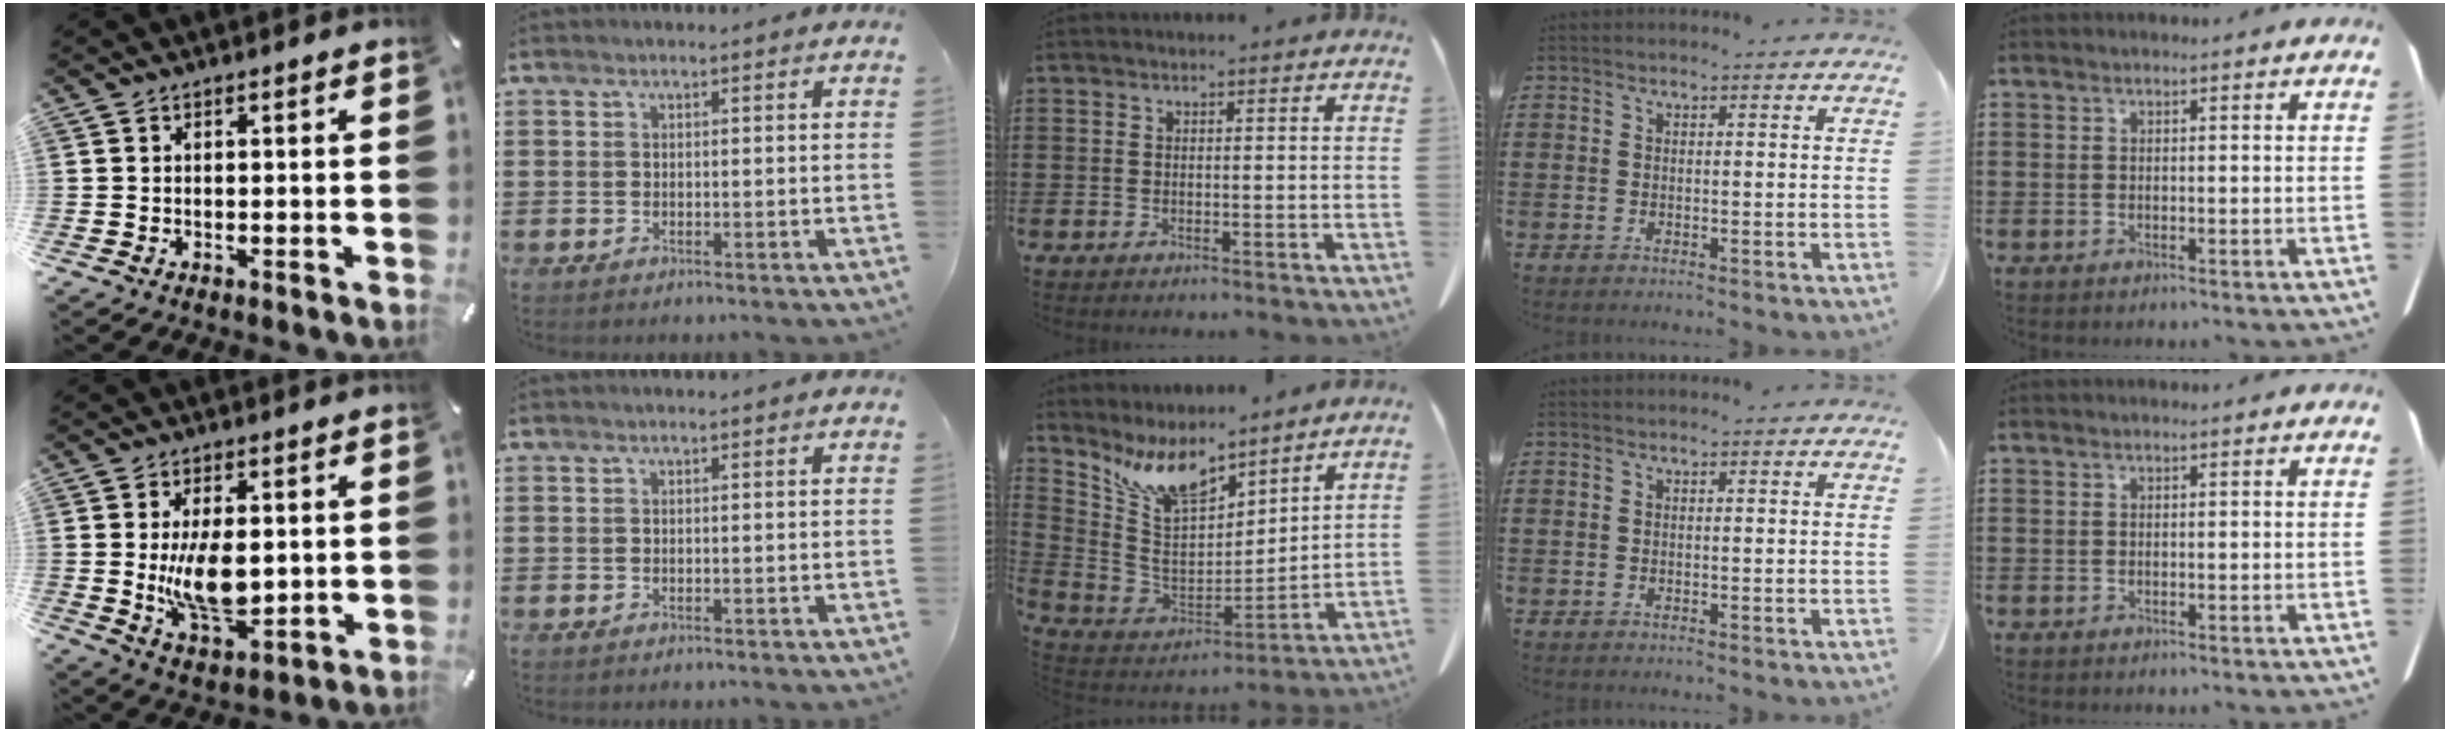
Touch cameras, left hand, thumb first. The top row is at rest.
{"thumb": {"total": 12.0, "force": [0.6, 6.6, 10.0], "torque": [-0.190, -0.022, 0.006]}, "middle": {"total": 9.8, "force": [7.2, 4.4, 5.0], "torque": [-0.139, -0.037, 0.132]}}